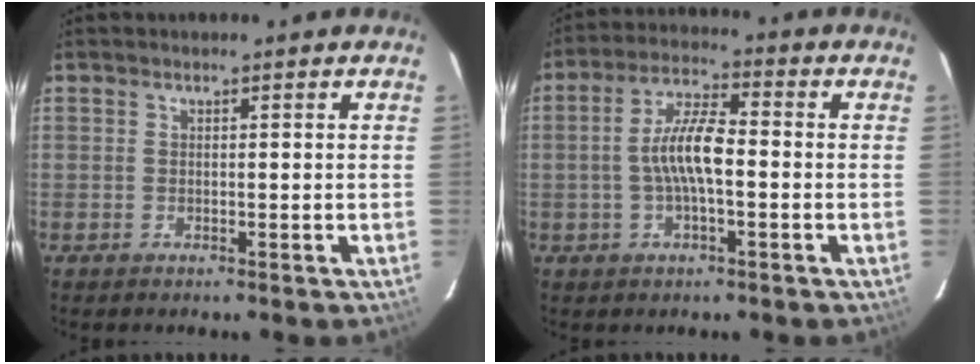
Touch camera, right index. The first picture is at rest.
{"total": 8.3, "force": [-1.3, 2.2, 8.0], "torque": [-0.159, 0.011, -0.025]}